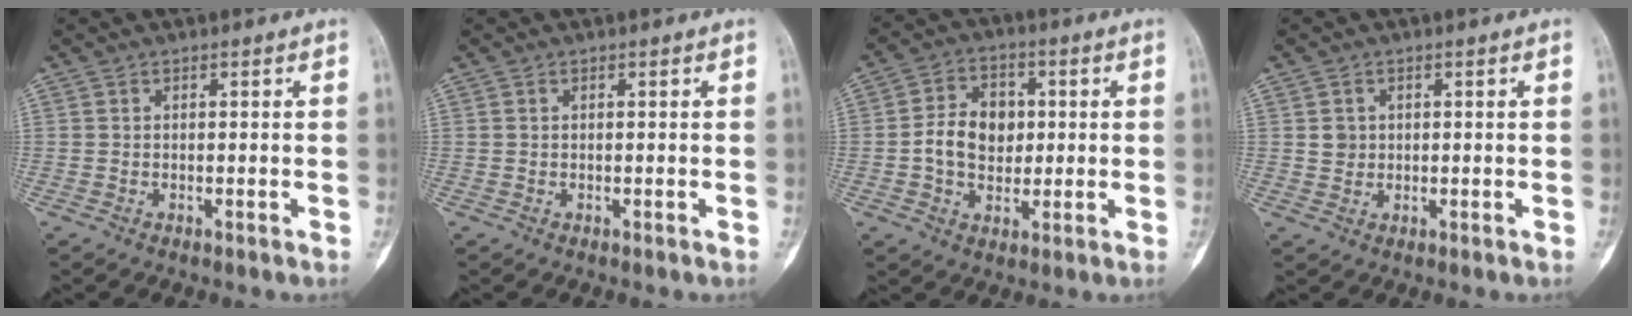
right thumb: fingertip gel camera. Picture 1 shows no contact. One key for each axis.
{"total": 0.0}
{"total": 9.4, "fx": 0.1, "fy": 7.1, "fz": 6.1, "tx": -0.078, "ty": 0.011, "tz": -0.003}
{"total": 2.2, "fx": 0.4, "fy": 2.0, "fz": 0.8, "tx": -0.002, "ty": 0.000, "tz": 0.009}